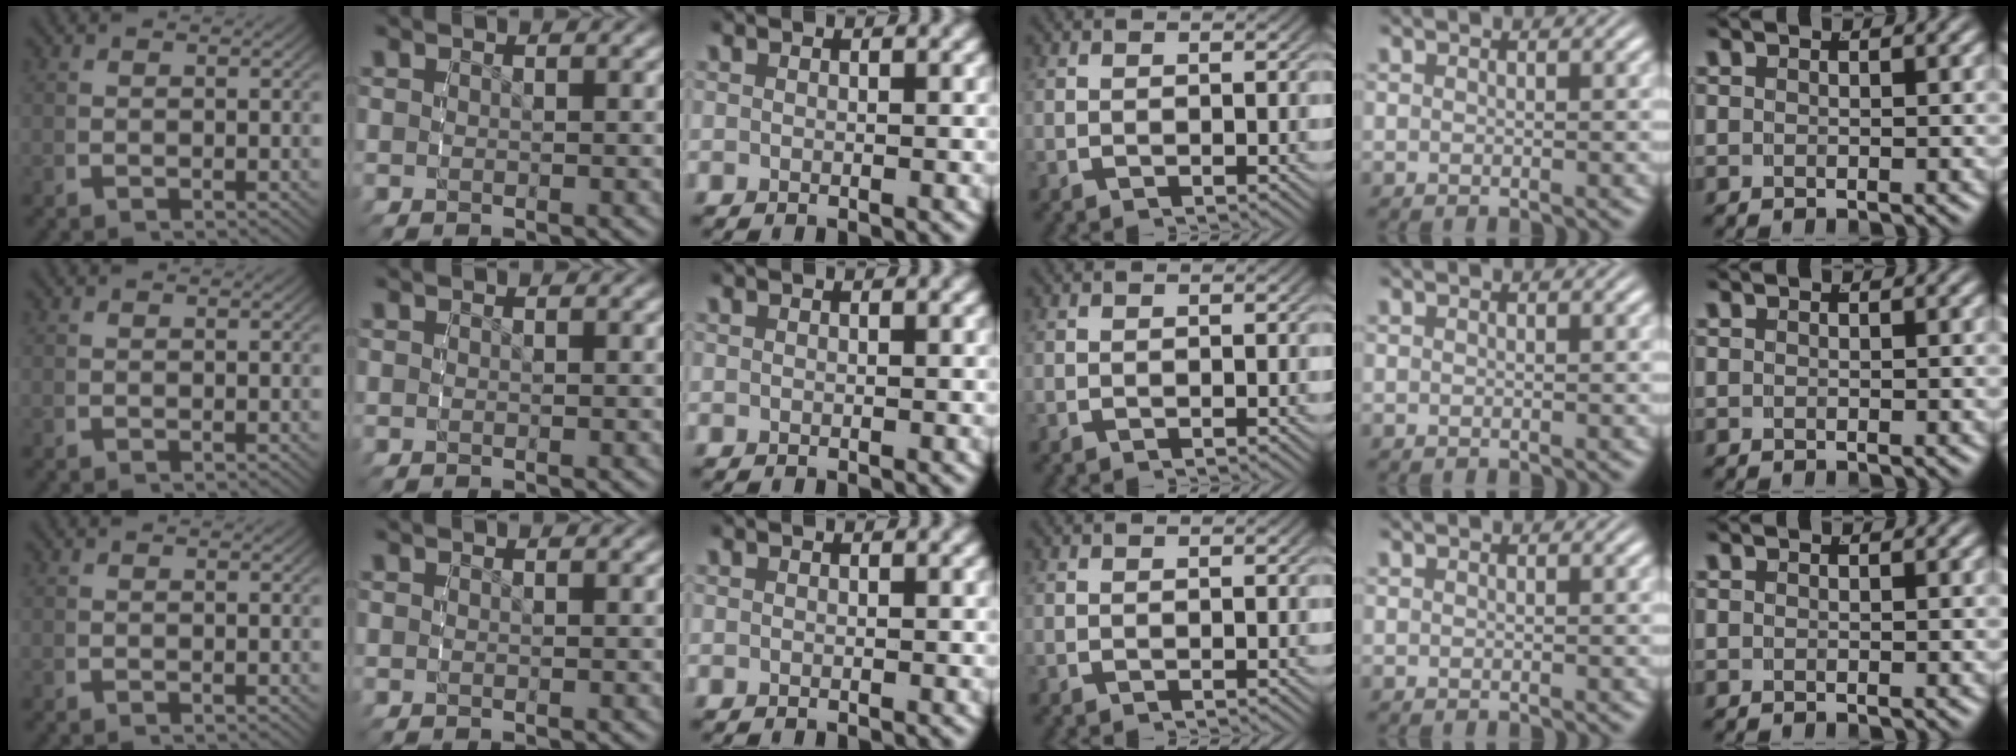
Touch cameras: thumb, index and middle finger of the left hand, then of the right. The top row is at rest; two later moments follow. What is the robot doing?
{"motion": "reach", "object": "dispenser bottle"}